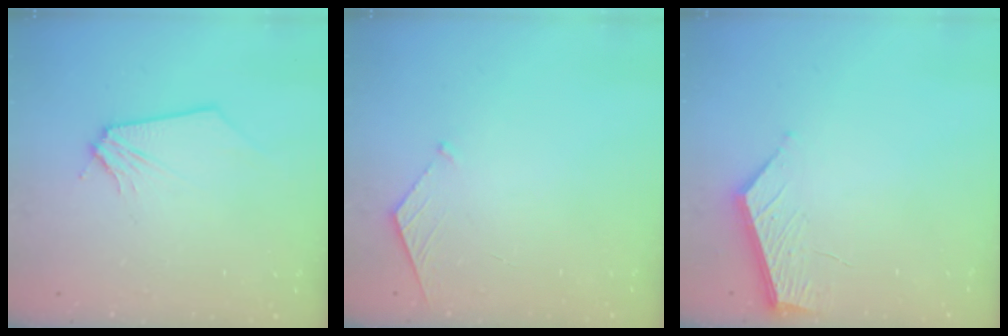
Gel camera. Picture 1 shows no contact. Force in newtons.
{"total": 5.2, "press": 5.1, "slide": 0.5}
{"total": 4.4, "press": 4.4, "slide": 0.1}